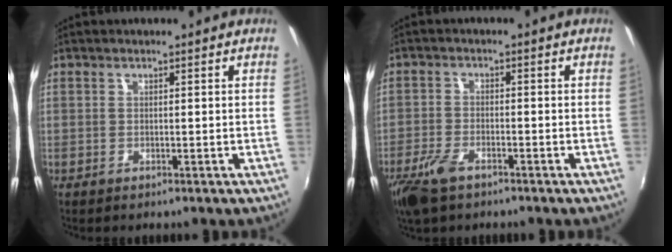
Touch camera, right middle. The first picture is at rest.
{"total": 6.7, "force": [-4.5, 2.8, 4.0], "torque": [-0.106, -0.012, -0.089]}